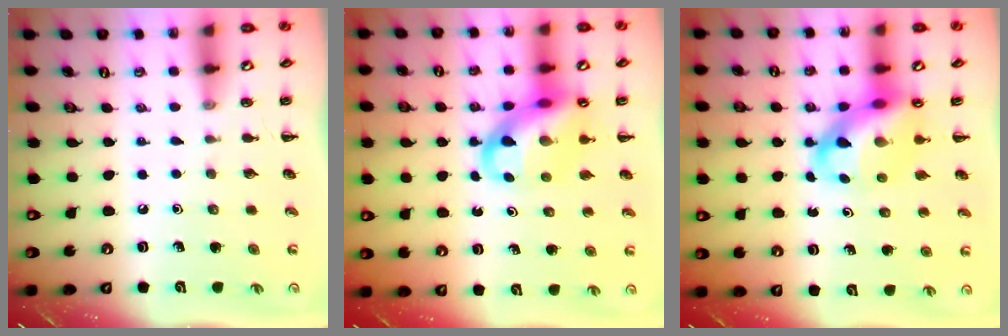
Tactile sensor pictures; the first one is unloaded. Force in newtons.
{"total": 13.4, "press": 12.9, "slide": 3.5}
{"total": 11.4, "press": 11.0, "slide": 3.2}